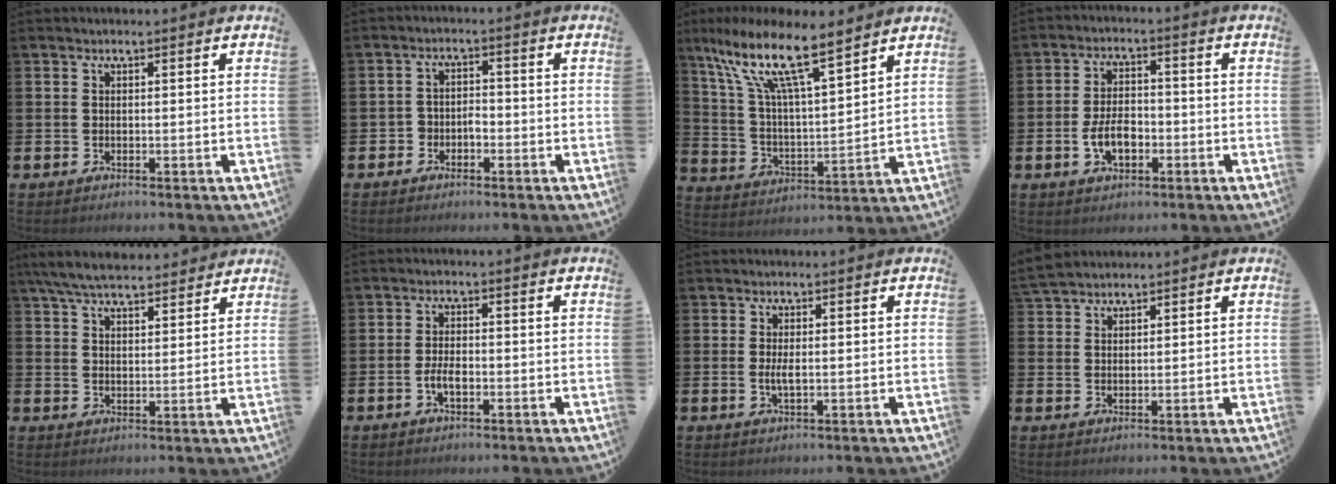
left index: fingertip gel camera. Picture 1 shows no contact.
{"total": 2.4, "force": [-1.6, 1.6, 0.5], "torque": [-0.024, 0.010, -0.035]}
{"total": 12.5, "force": [9.4, 2.7, 7.7], "torque": [-0.182, -0.043, 0.159]}
{"total": 5.0, "force": [-1.6, 2.9, 3.7], "torque": [-0.057, 0.006, -0.031]}
{"total": 6.9, "force": [6.4, 1.2, 2.0], "torque": [-0.058, -0.025, 0.118]}
{"total": 2.7, "force": [-0.9, 1.2, 2.2], "torque": [-0.041, 0.003, -0.016]}
{"total": 1.7, "force": [0.0, 0.5, 1.6], "torque": [-0.030, 0.001, -0.001]}
{"total": 3.3, "force": [3.2, 0.7, 0.0], "torque": [-0.008, -0.008, 0.061]}